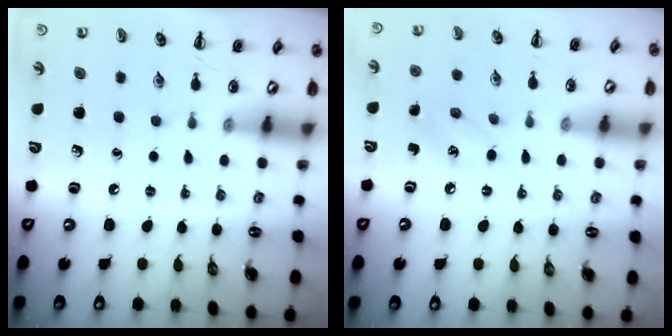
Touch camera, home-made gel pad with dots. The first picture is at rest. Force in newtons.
{"total": 7.0, "press": 6.7, "slide": 1.9}